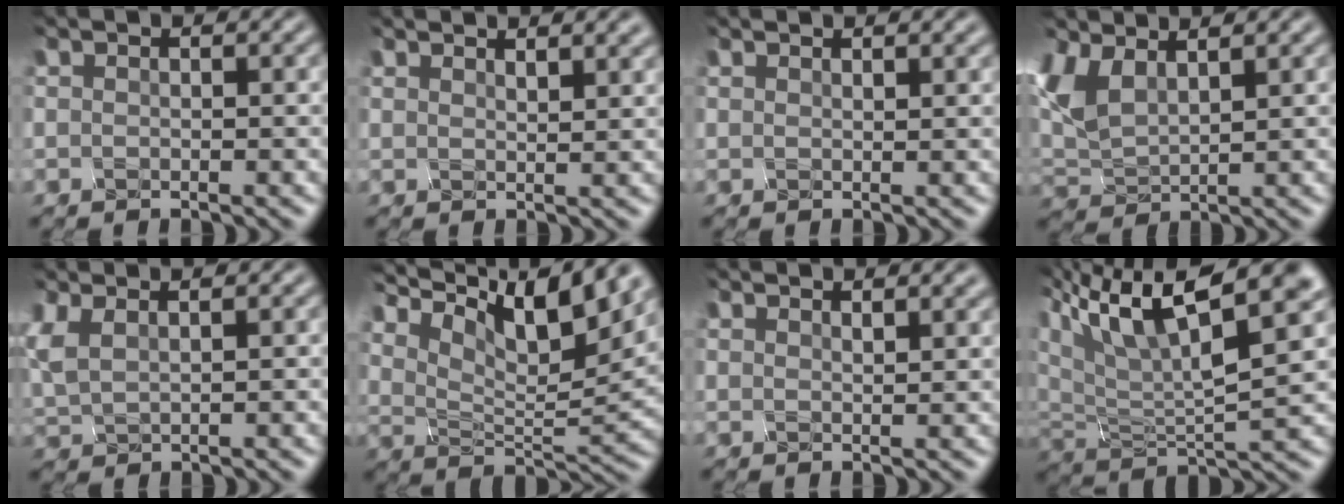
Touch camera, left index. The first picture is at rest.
{"total": 2.6, "force": [2.1, 0.8, 1.4], "torque": [-0.007, 0.006, 0.025]}
{"total": 1.0, "force": [0.8, 0.2, 0.4], "torque": [0.001, 0.003, 0.011]}
{"total": 3.1, "force": [0.8, 1.9, 2.4], "torque": [-0.086, -0.005, 0.040]}
{"total": 2.3, "force": [1.1, 1.0, 1.8], "torque": [-0.078, 0.009, 0.041]}
{"total": 12.8, "force": [7.8, 4.7, 9.1], "torque": [-0.178, 0.021, 0.134]}
{"total": 2.3, "force": [1.8, 0.7, 1.3], "torque": [-0.004, 0.006, 0.020]}
{"total": 12.4, "force": [5.5, 4.5, 10.2], "torque": [-0.213, 0.027, 0.100]}